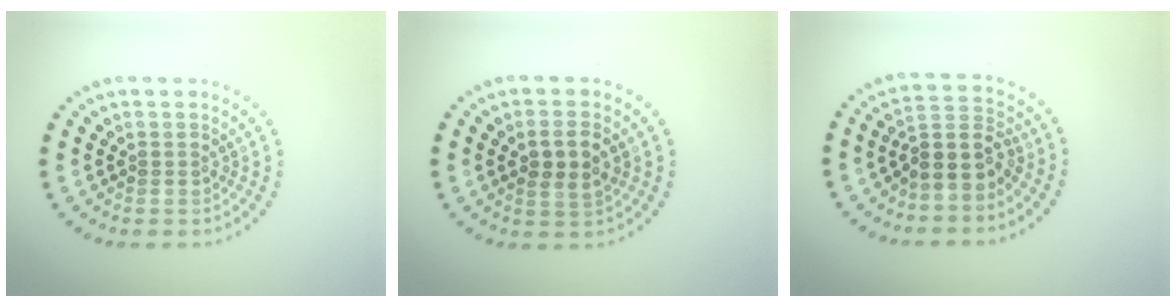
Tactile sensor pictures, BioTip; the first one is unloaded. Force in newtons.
{"total": 2.8, "press": 2.8, "slide": 0.4}
{"total": 3.5, "press": 2.8, "slide": 2.1}